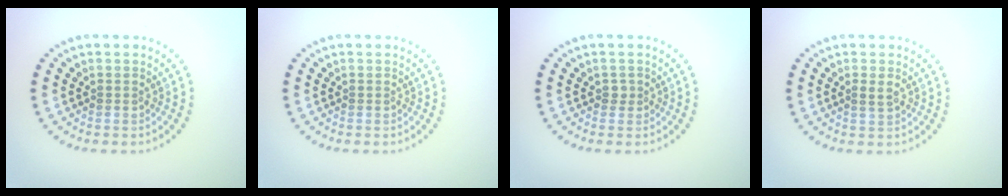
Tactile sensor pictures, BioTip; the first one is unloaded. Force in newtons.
{"total": 0.0}
{"total": 0.7, "press": 0.4, "slide": 0.6}
{"total": 1.0, "press": 0.9, "slide": 0.3}